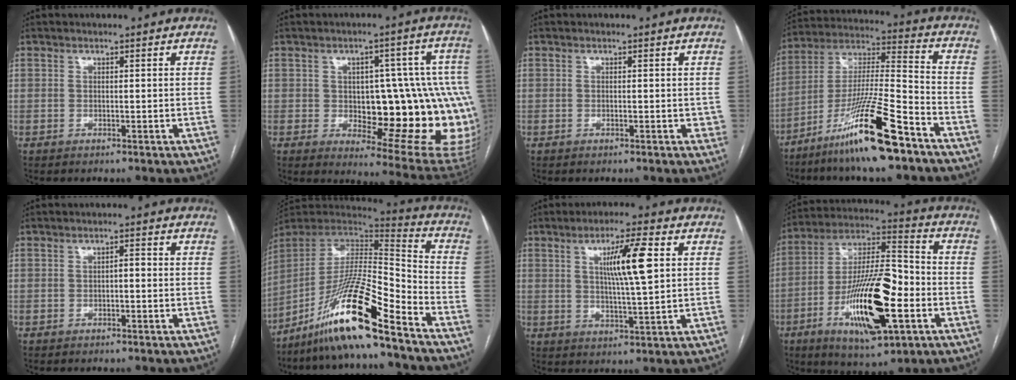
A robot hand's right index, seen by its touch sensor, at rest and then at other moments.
{"total": 21.8, "force": [-1.6, 7.8, 20.3], "torque": [-0.172, 0.032, 0.013]}
{"total": 0.8, "force": [-0.1, 0.6, 0.6], "torque": [-0.003, 0.004, 0.000]}
{"total": 17.5, "force": [-11.1, 0.6, 13.5], "torque": [-0.277, -0.026, -0.202]}
{"total": 1.2, "force": [-0.3, 0.4, 1.1], "torque": [-0.014, 0.005, -0.005]}
{"total": 18.6, "force": [-13.0, 1.0, 13.4], "torque": [-0.272, -0.011, -0.238]}
{"total": 8.7, "force": [2.4, 0.3, 8.4], "torque": [-0.144, 0.000, 0.040]}
{"total": 20.1, "force": [-6.2, 5.3, 18.4], "torque": [-0.354, -0.003, -0.097]}